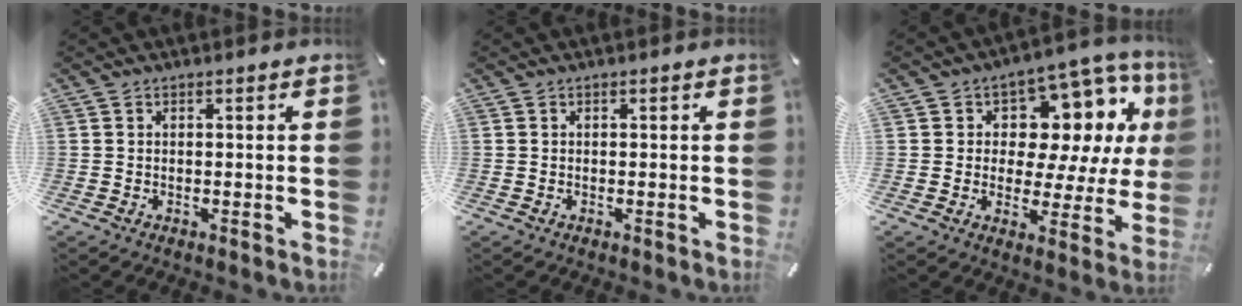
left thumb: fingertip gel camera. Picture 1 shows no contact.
{"total": 0.0}
{"total": 12.1, "force": [5.0, 8.4, 7.2], "torque": [-0.096, -0.043, 0.091]}